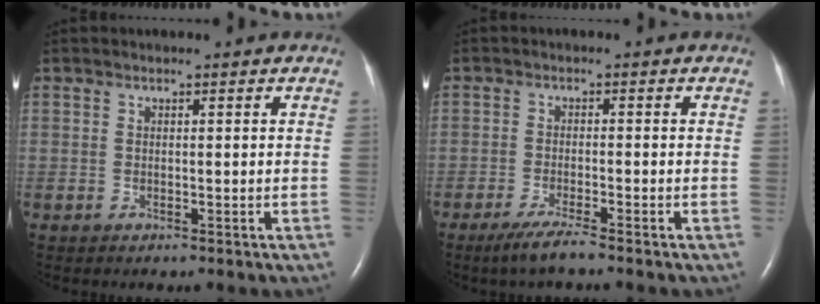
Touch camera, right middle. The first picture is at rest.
{"total": 3.7, "force": [-2.8, -0.4, 2.4], "torque": [-0.058, -0.013, -0.056]}